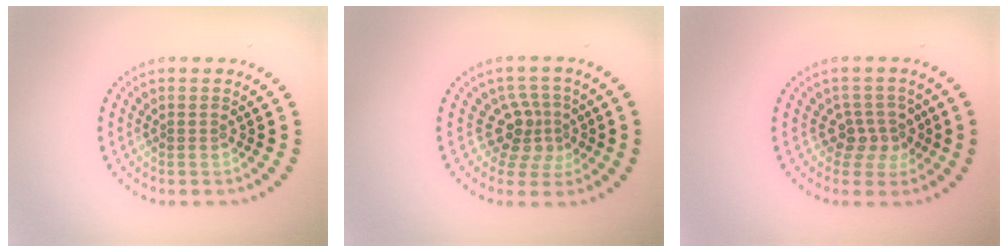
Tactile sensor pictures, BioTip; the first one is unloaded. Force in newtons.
{"total": 3.2, "press": 2.2, "slide": 2.4}
{"total": 2.5, "press": 2.0, "slide": 1.6}